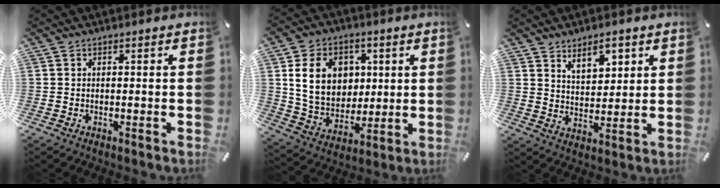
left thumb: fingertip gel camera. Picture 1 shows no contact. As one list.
[{"total": 14.4, "force": [3.3, 12.0, 7.2], "torque": [-0.133, 0.004, 0.067]}, {"total": 7.1, "force": [5.0, 4.1, 2.8], "torque": [-0.032, -0.023, 0.086]}]